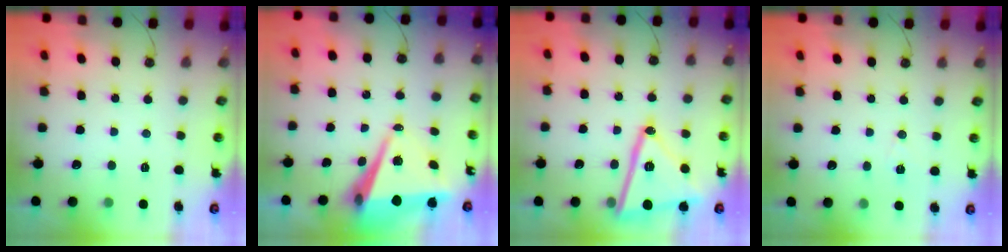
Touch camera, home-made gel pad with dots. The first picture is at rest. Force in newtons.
{"total": 9.8, "press": 8.8, "slide": 4.2}
{"total": 20.6, "press": 20.6, "slide": 1.2}
{"total": 6.1, "press": 4.1, "slide": 4.5}